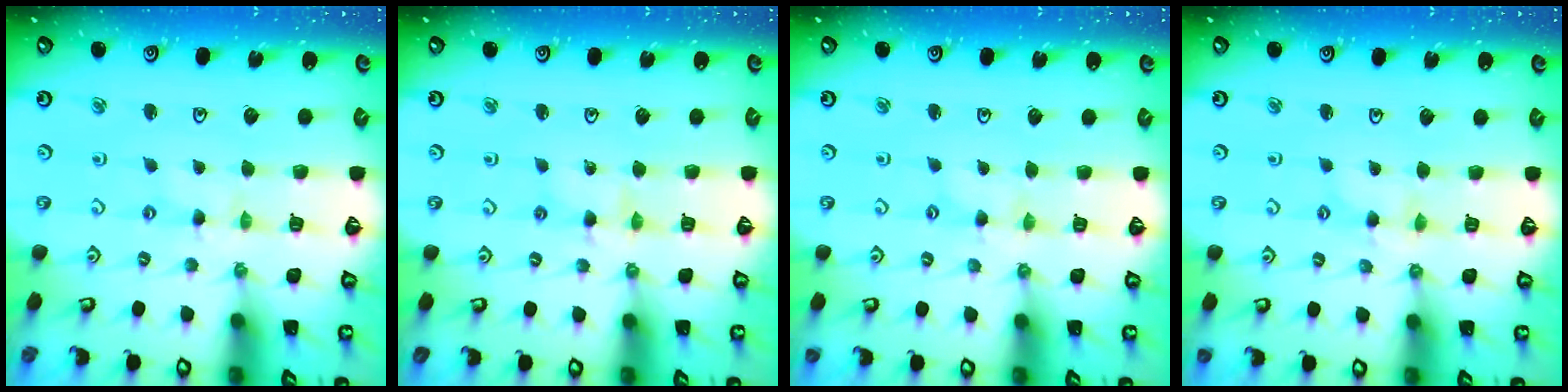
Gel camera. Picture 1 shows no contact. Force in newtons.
{"total": 2.6, "press": 2.6, "slide": 0.3}
{"total": 0.7, "press": 0.7, "slide": 0.2}
{"total": 3.0, "press": 3.0, "slide": 0.4}